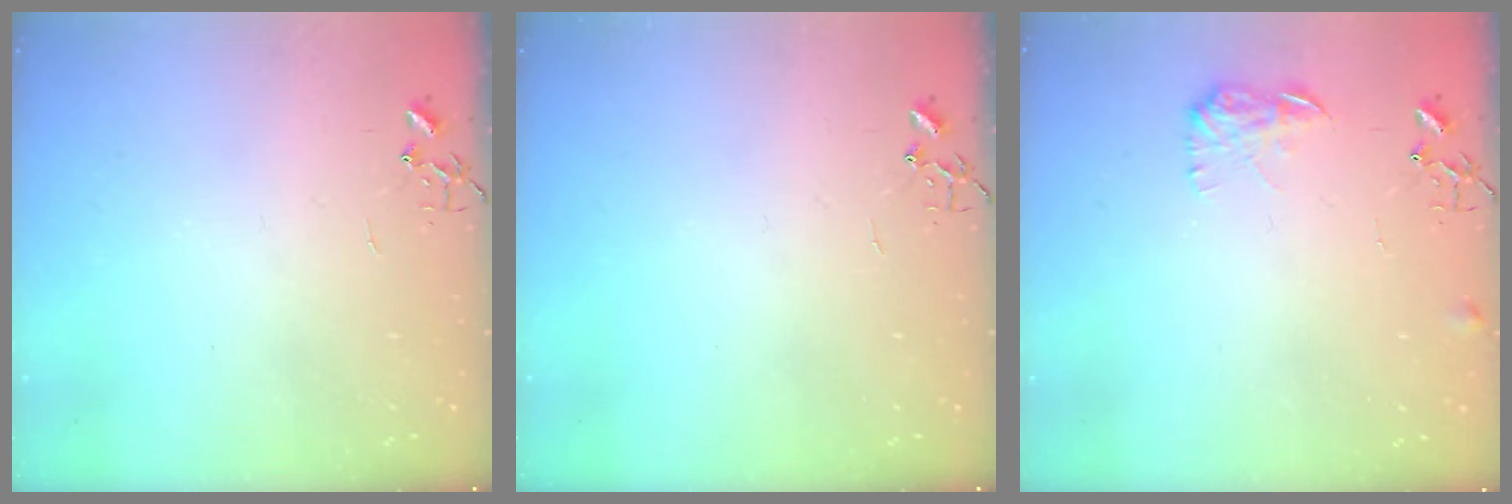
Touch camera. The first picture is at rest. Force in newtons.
{"total": 0.0}
{"total": 8.2, "press": 8.2, "slide": 0.4}